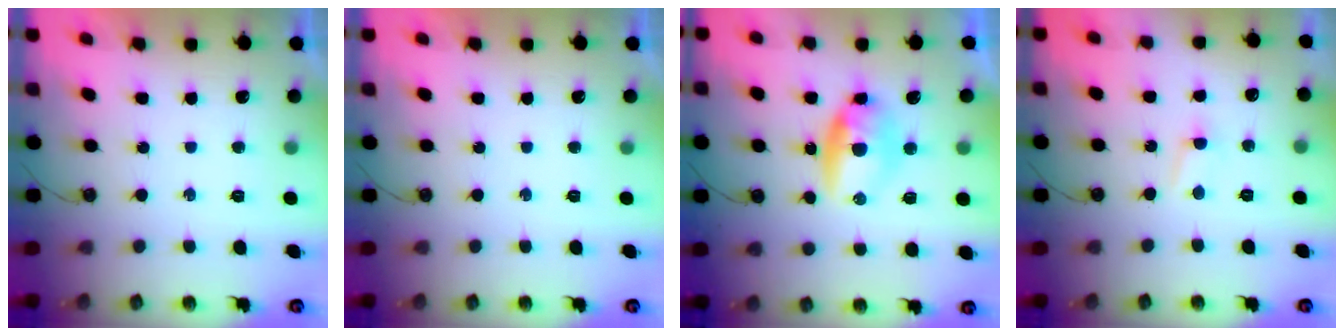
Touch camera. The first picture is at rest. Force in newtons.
{"total": 0.0}
{"total": 7.5, "press": 7.4, "slide": 0.9}
{"total": 2.8, "press": 2.8, "slide": 0.2}